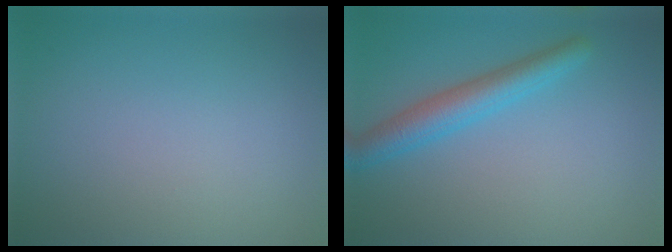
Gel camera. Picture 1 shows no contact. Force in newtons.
{"total": 3.6, "press": 3.6, "slide": 0.1}